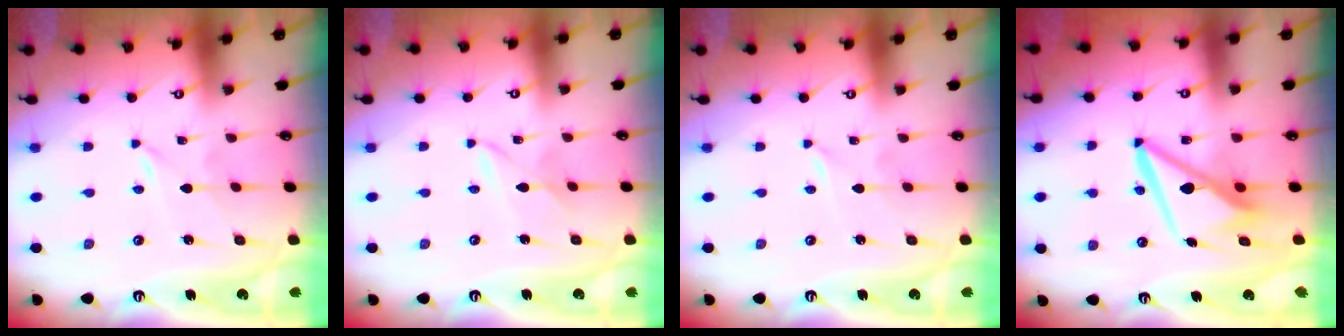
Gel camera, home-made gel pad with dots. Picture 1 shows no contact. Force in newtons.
{"total": 2.6, "press": 2.6, "slide": 0.2}
{"total": 0.0}
{"total": 9.7, "press": 9.6, "slide": 1.6}